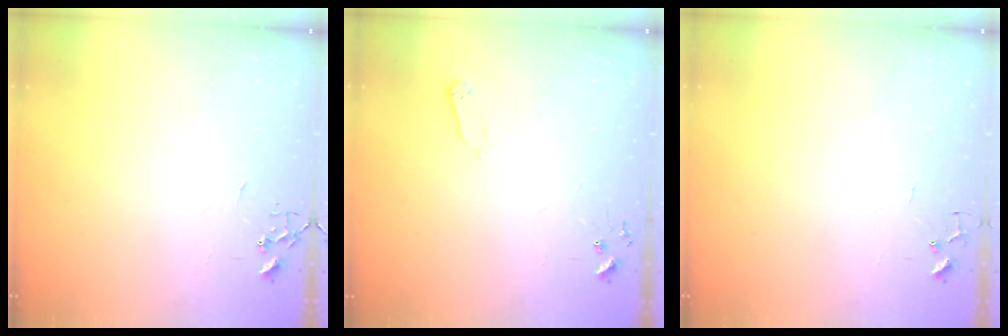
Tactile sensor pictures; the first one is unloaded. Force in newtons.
{"total": 2.4, "press": 2.4, "slide": 0.4}
{"total": 4.9, "press": 4.8, "slide": 0.4}